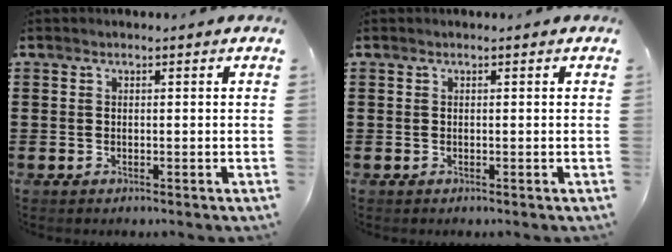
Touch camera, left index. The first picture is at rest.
{"total": 0.0}